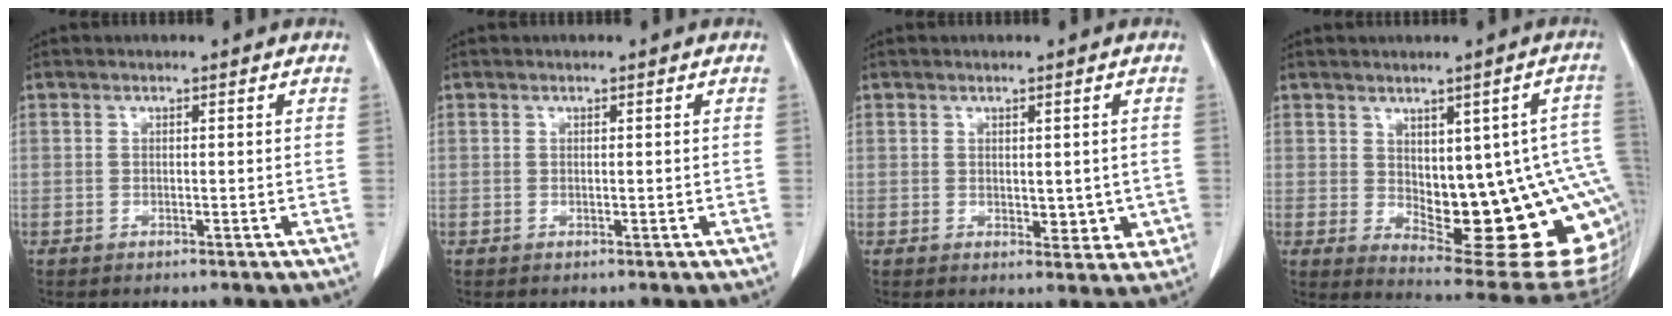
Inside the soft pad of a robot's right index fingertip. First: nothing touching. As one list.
[{"total": 0.0}, {"total": 3.7, "force": [-0.3, 2.3, 3.0], "torque": [-0.022, -0.005, 0.003]}, {"total": 19.7, "force": [-2.4, 6.5, 18.4], "torque": [-0.155, 0.011, -0.005]}]